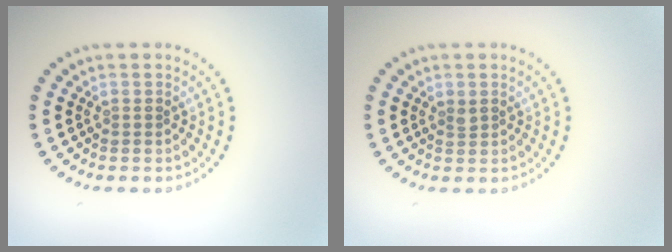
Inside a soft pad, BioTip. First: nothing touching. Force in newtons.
{"total": 0.6, "press": 0.5, "slide": 0.3}